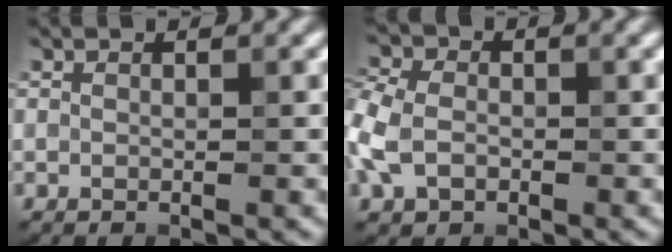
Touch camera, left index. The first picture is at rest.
{"total": 5.8, "force": [-1.0, 4.6, 3.5], "torque": [-0.091, 0.002, -0.028]}